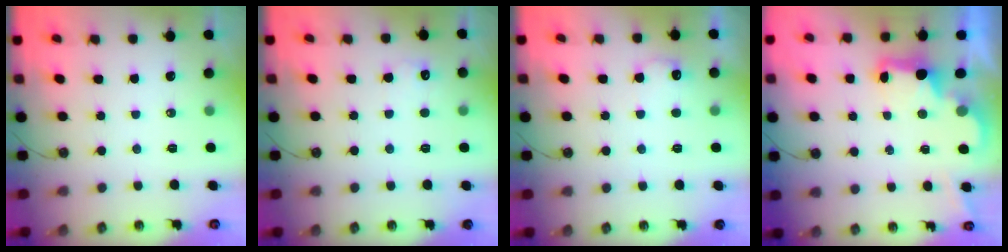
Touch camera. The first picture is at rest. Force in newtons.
{"total": 3.7, "press": 3.5, "slide": 1.2}
{"total": 7.5, "press": 7.5, "slide": 0.5}
{"total": 2.7, "press": 2.6, "slide": 0.5}